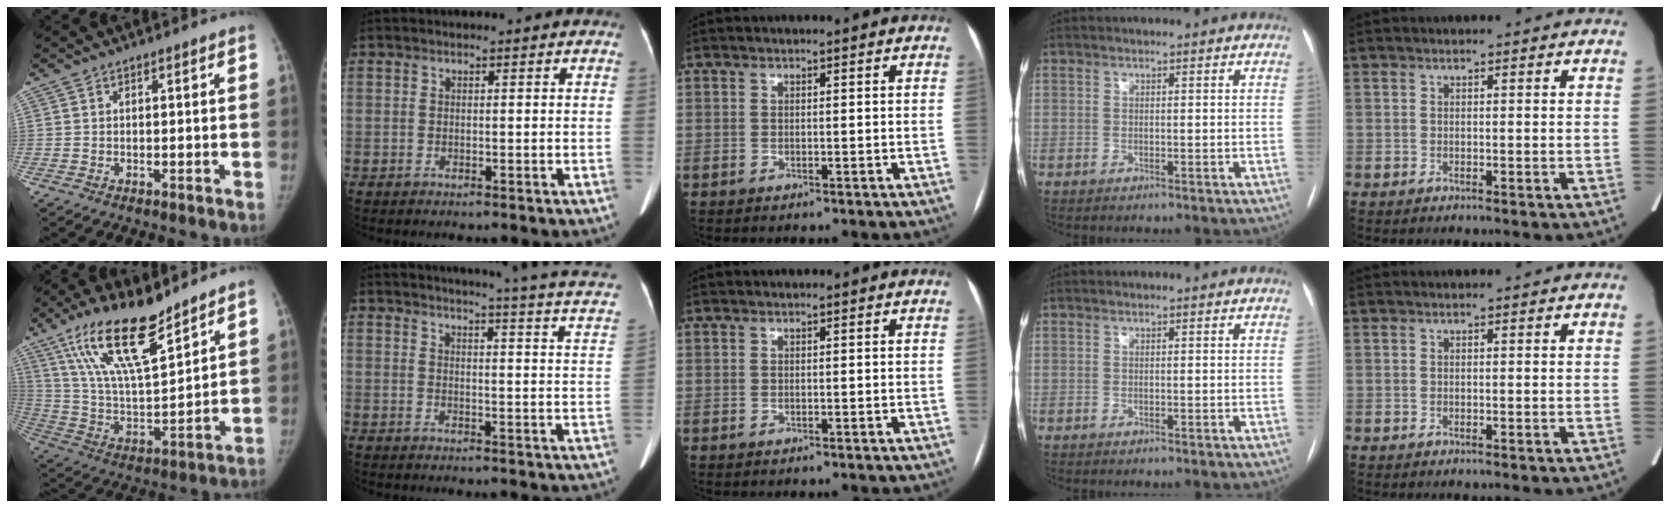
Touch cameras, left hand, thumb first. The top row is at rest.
{"thumb": {"total": 19.4, "force": [13.2, 5.5, 13.1], "torque": [-0.215, -0.062, 0.251]}, "index": {"total": 18.6, "force": [16.2, -0.1, 9.1], "torque": [-0.119, -0.059, 0.170]}}